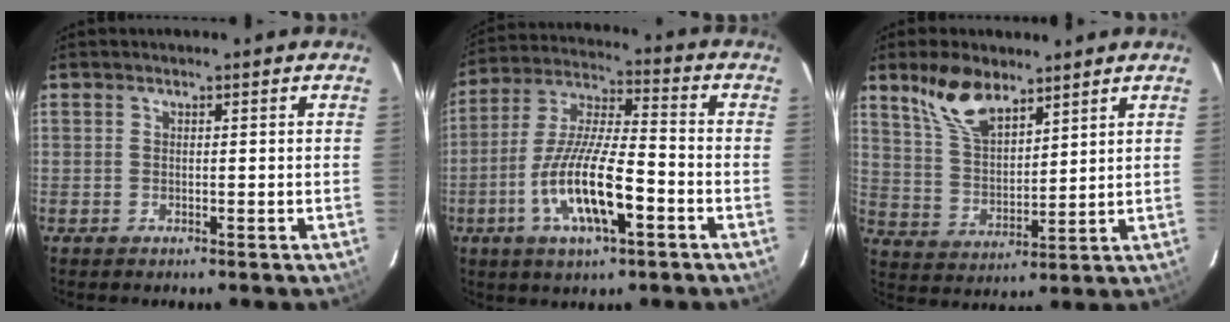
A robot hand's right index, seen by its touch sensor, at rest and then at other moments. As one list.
[{"total": 15.0, "force": [-5.8, 3.8, 13.2], "torque": [-0.270, -0.011, -0.109]}, {"total": 10.4, "force": [7.4, 4.6, 5.8], "torque": [-0.111, 0.014, 0.151]}]